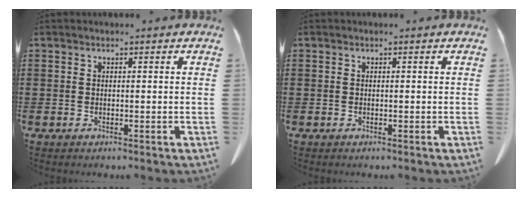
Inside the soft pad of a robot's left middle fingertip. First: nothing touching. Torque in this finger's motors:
{"motor_torque": [0.75, -0.95, 0.00, 0.00]}